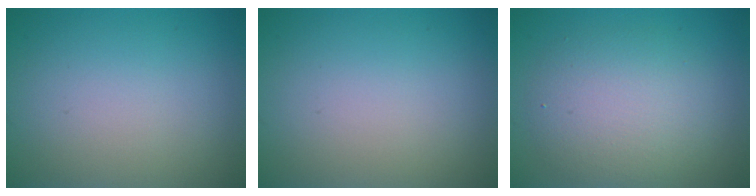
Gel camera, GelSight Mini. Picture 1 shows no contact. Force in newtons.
{"total": 0.0}
{"total": 5.1, "press": 5.1, "slide": 0.3}